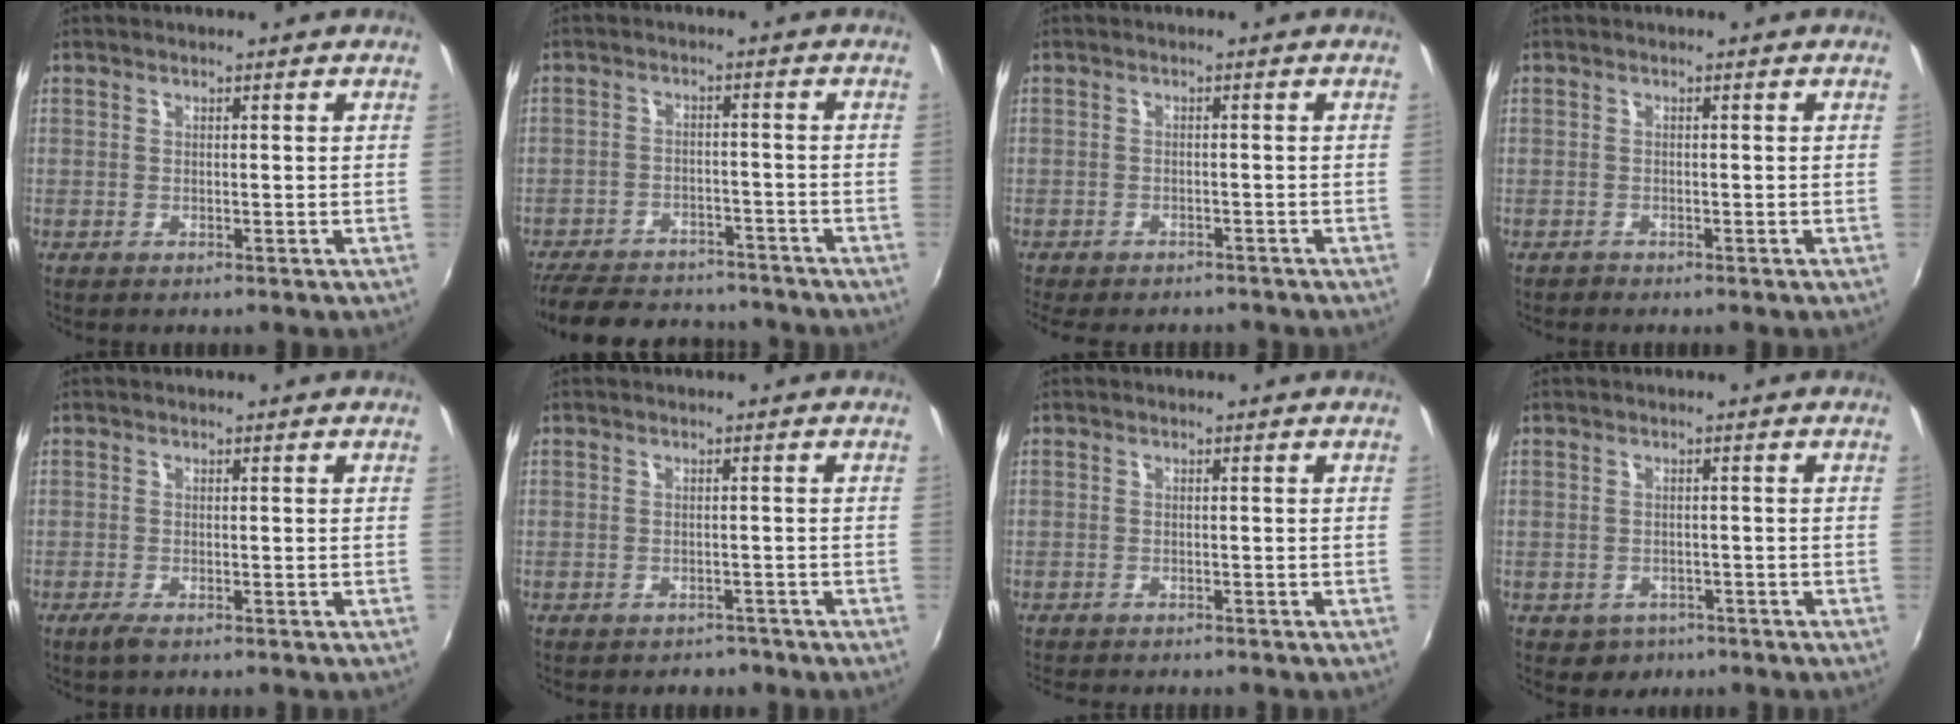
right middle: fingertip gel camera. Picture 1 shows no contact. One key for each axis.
{"total": 18.4, "fx": -15.6, "fy": 6.9, "fz": 6.9, "tx": -0.164, "ty": 0.008, "tz": -0.218}
{"total": 8.3, "fx": -7.5, "fy": 1.7, "fz": 3.1, "tx": -0.079, "ty": -0.021, "tz": -0.117}
{"total": 0.7, "fx": -0.6, "fy": 0.2, "fz": -0.1, "tx": 0.000, "ty": 0.000, "tz": -0.014}
{"total": 1.9, "fx": -1.3, "fy": 0.4, "fz": 1.3, "tx": -0.028, "ty": -0.007, "tz": -0.025}
{"total": 3.5, "fx": -2.9, "fy": 1.9, "fz": 0.5, "tx": -0.010, "ty": -0.006, "tz": -0.036}
{"total": 2.5, "fx": -2.4, "fy": 0.3, "fz": 0.7, "tx": -0.022, "ty": -0.015, "tz": -0.041}
{"total": 3.2, "fx": -1.6, "fy": 2.7, "fz": 0.7, "tx": -0.024, "ty": -0.002, "tz": -0.017}